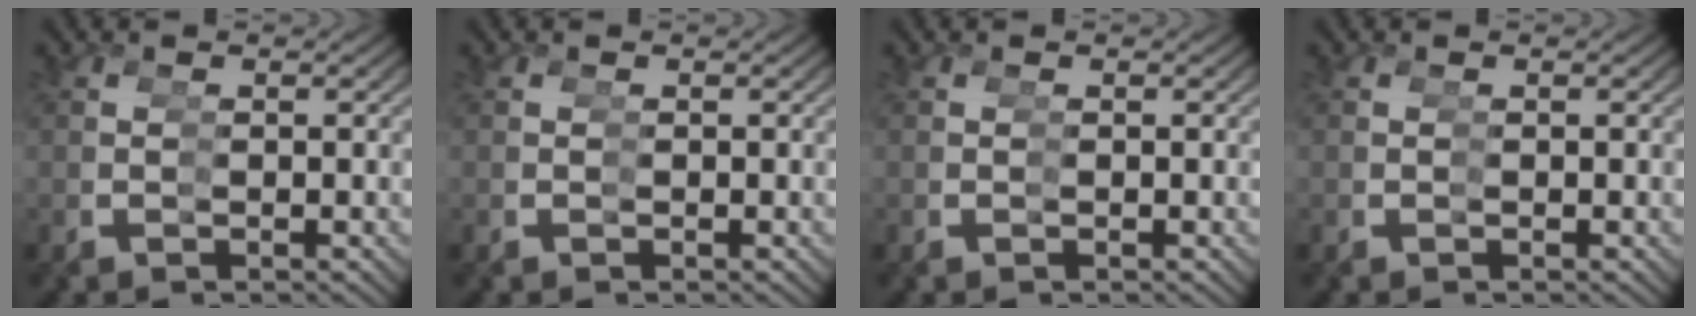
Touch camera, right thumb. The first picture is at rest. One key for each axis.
{"total": 0.0}
{"total": 0.0}
{"total": 0.0}